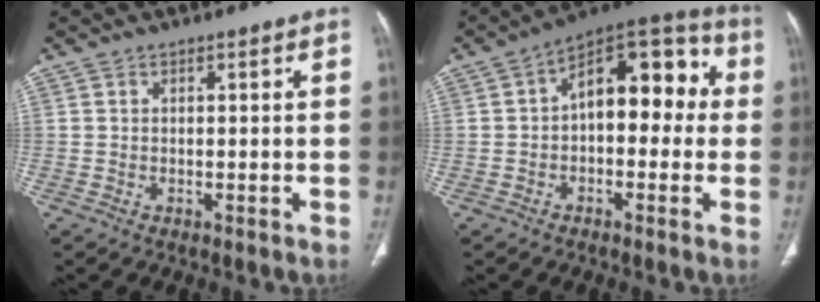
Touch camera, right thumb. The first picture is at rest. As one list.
[{"total": 15.3, "force": [1.1, 8.7, 12.5], "torque": [-0.130, 0.050, 0.002]}]